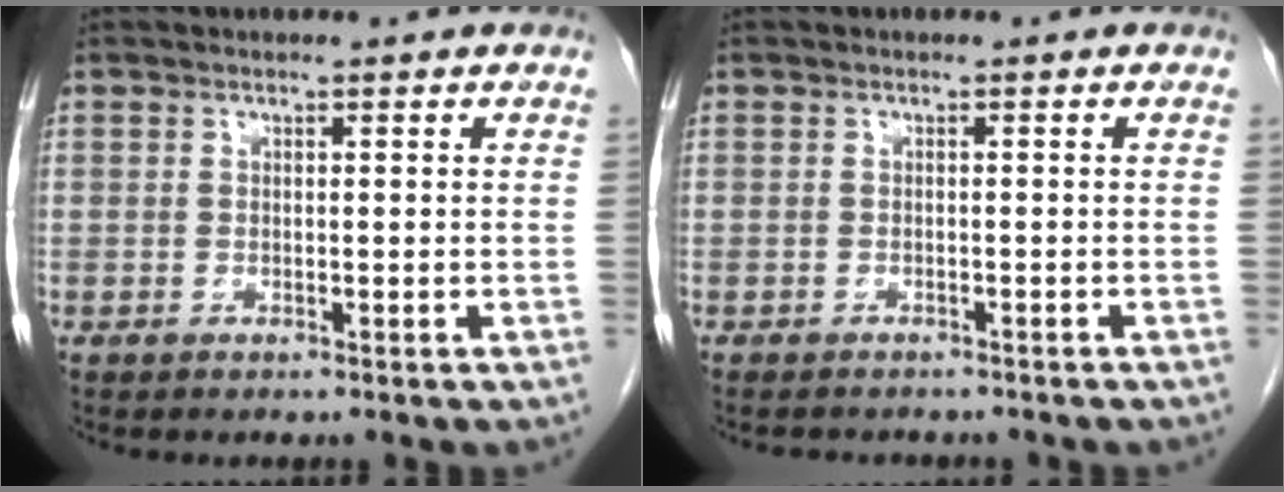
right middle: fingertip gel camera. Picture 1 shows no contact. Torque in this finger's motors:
{"motor_torque": [-0.11, 0.13, -0.01, 0.01]}